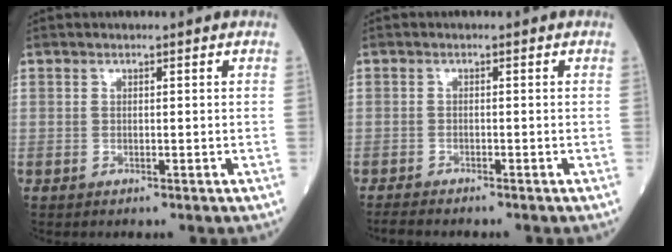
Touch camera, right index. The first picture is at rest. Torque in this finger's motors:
{"motor_torque": [-0.06, -0.02, -0.05, -0.03]}